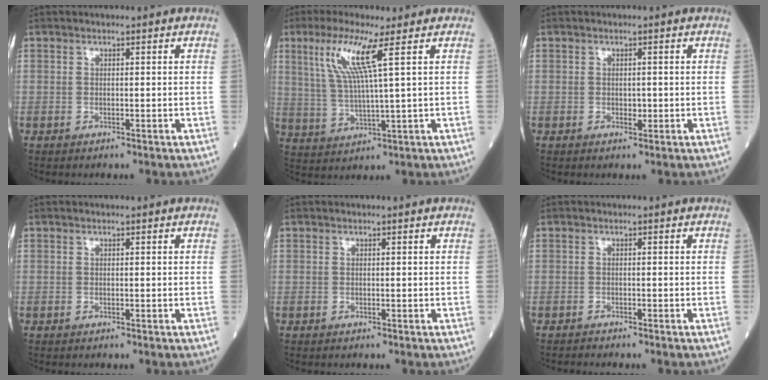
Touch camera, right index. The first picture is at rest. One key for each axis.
{"total": 8.5, "fx": 3.8, "fy": -0.8, "fz": 7.6, "tx": -0.159, "ty": 0.001, "tz": 0.078}
{"total": 1.1, "fx": -0.1, "fy": 0.7, "fz": 0.8, "tx": -0.012, "ty": -0.001, "tz": 0.000}
{"total": 0.0}
{"total": 0.0}
{"total": 0.9, "fx": -0.8, "fy": -0.3, "fz": 0.0, "tx": -0.003, "ty": -0.003, "tz": -0.016}